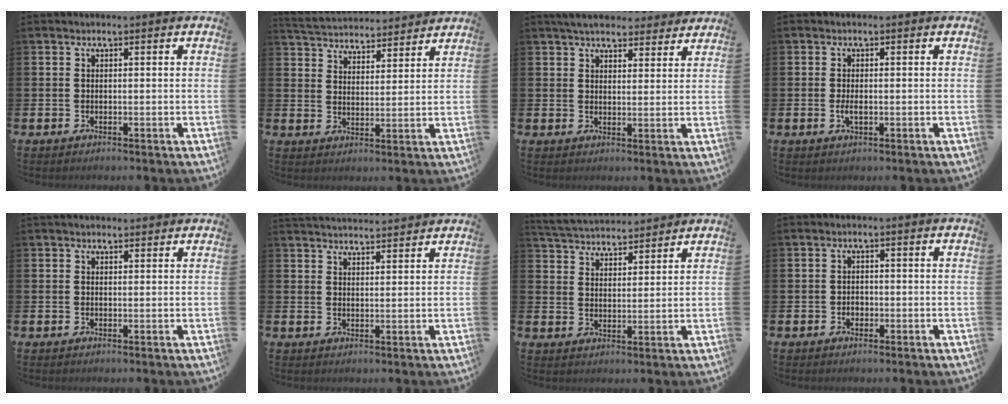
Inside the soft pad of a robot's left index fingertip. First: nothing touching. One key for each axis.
{"total": 4.9, "fx": 4.8, "fy": 0.9, "fz": -0.1, "tx": -0.021, "ty": -0.032, "tz": 0.086}
{"total": 5.1, "fx": 4.8, "fy": 1.4, "fz": 1.0, "tx": -0.030, "ty": -0.017, "tz": 0.087}
{"total": 1.8, "fx": -0.2, "fy": 0.8, "fz": 1.6, "tx": -0.028, "ty": -0.001, "tz": -0.005}
{"total": 1.3, "fx": 1.1, "fy": 0.6, "fz": 0.3, "tx": 0.004, "ty": 0.002, "tz": 0.018}
{"total": 3.5, "fx": 3.5, "fy": 0.2, "fz": 0.1, "tx": 0.001, "ty": -0.023, "tz": 0.063}
{"total": 4.7, "fx": 4.7, "fy": 0.7, "fz": 0.0, "tx": -0.021, "ty": -0.026, "tz": 0.084}
{"total": 1.2, "fx": -0.4, "fy": 1.1, "fz": 0.5, "tx": -0.009, "ty": 0.003, "tz": -0.011}